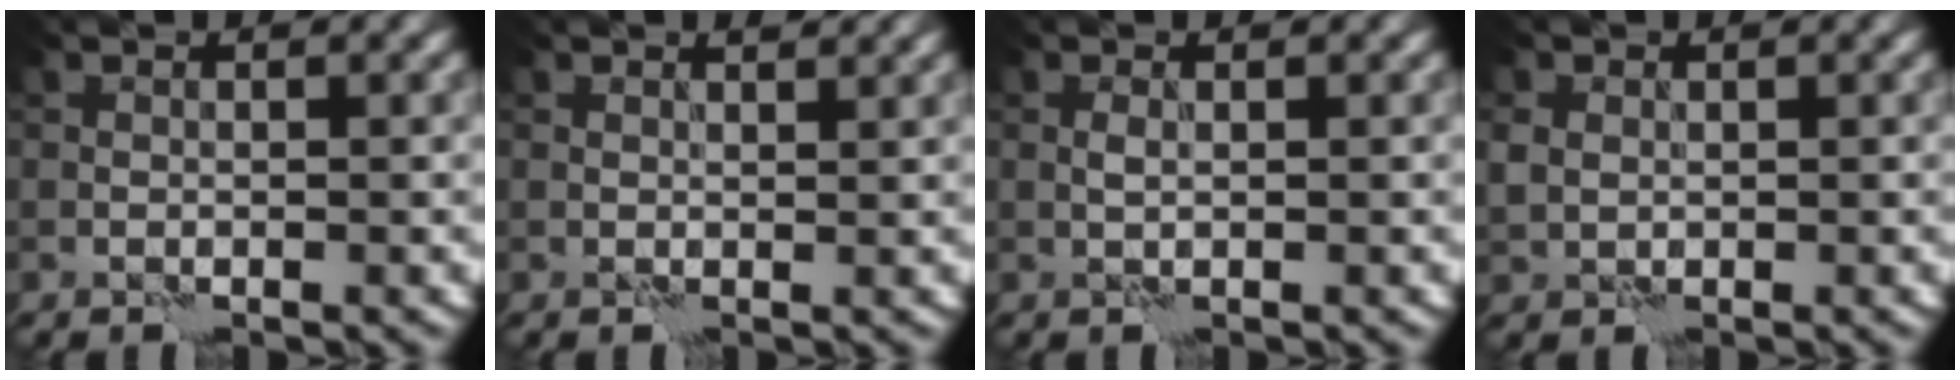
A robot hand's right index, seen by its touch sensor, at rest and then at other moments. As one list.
[{"total": 0.9, "force": [0.7, 0.3, 0.5], "torque": [-0.006, -0.001, 0.012]}, {"total": 0.7, "force": [0.0, 0.2, 0.7], "torque": [-0.016, 0.002, 0.000]}, {"total": 1.5, "force": [0.3, 1.3, 0.6], "torque": [-0.016, 0.001, 0.004]}]